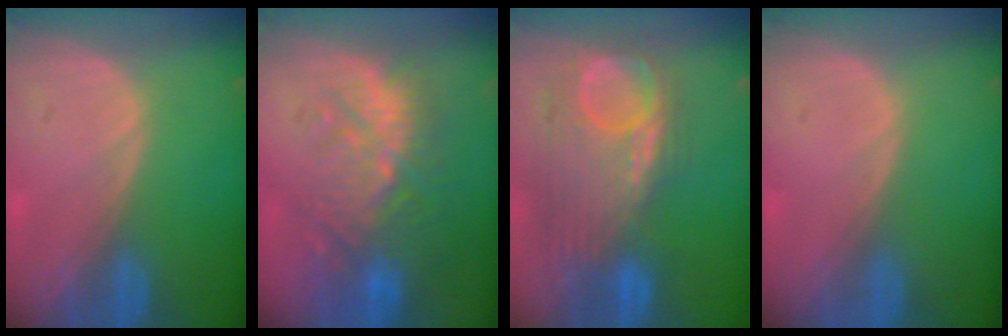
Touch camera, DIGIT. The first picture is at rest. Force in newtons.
{"total": 10.8, "press": 10.0, "slide": 4.2}
{"total": 11.2, "press": 10.4, "slide": 4.1}
{"total": 0.0}